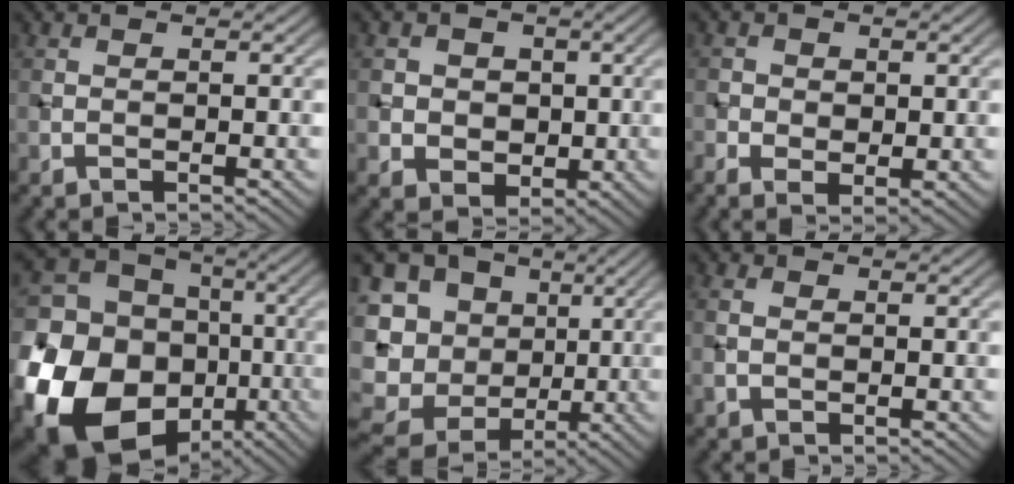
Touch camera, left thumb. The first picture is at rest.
{"total": 5.1, "force": [0.6, 4.7, 1.8], "torque": [-0.047, -0.003, 0.008]}
{"total": 3.1, "force": [-0.3, 2.3, 2.0], "torque": [-0.040, -0.007, -0.005]}
{"total": 25.8, "force": [-8.2, 22.0, 10.6], "torque": [-0.271, -0.039, -0.169]}
{"total": 18.7, "force": [-0.2, 16.6, 8.5], "torque": [-0.260, 0.014, 0.000]}
{"total": 1.7, "force": [-0.1, 1.2, 1.2], "torque": [-0.030, 0.003, -0.003]}